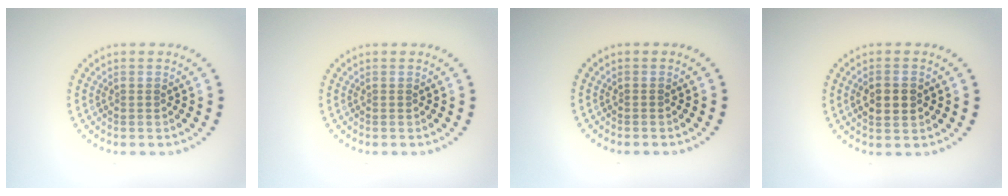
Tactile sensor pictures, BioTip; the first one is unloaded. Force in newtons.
{"total": 0.0}
{"total": 0.0}
{"total": 2.7, "press": 2.7, "slide": 0.3}